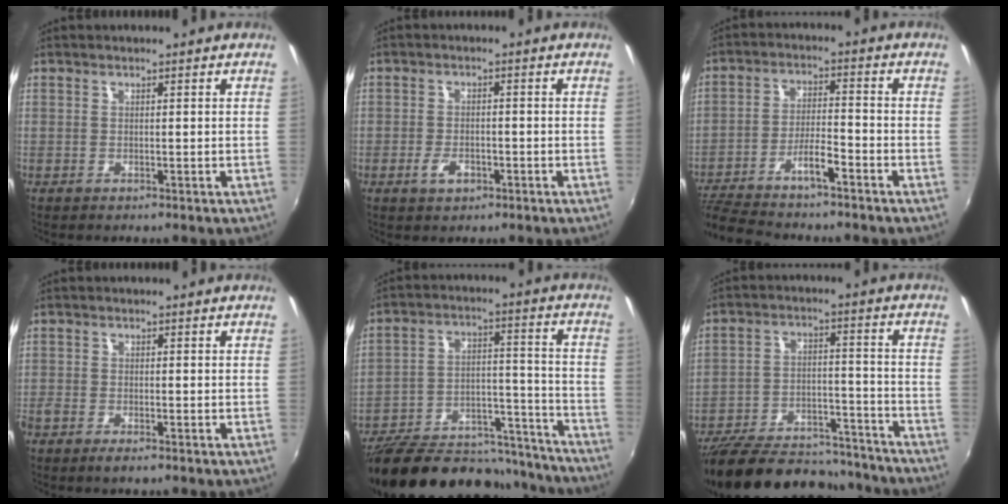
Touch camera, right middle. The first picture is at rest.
{"total": 3.4, "force": [-1.7, 1.8, 2.3], "torque": [-0.048, -0.002, -0.029]}
{"total": 10.3, "force": [-8.4, 1.1, 5.9], "torque": [-0.125, 0.006, -0.144]}
{"total": 2.8, "force": [-2.1, 0.7, 1.7], "torque": [-0.044, -0.009, -0.043]}
{"total": 29.1, "force": [-24.1, 11.0, 12.1], "torque": [-0.224, 0.026, -0.322]}
{"total": 26.3, "force": [-22.4, 8.9, 10.6], "torque": [-0.211, 0.002, -0.309]}